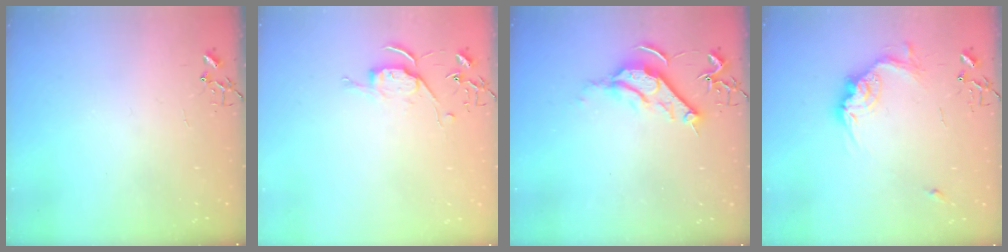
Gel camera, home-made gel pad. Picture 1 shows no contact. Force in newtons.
{"total": 6.6, "press": 6.5, "slide": 0.7}
{"total": 10.8, "press": 10.7, "slide": 1.1}
{"total": 14.6, "press": 14.6, "slide": 0.9}